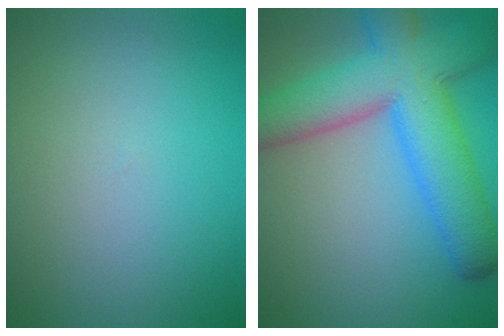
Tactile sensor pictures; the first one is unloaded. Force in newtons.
{"total": 10.4, "press": 10.4, "slide": 0.4}